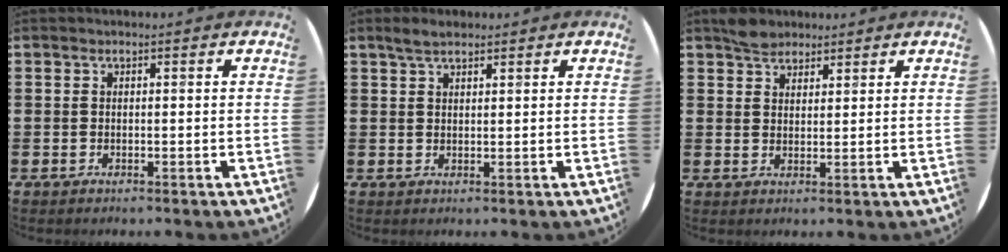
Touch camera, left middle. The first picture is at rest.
{"total": 2.4, "force": [2.1, 0.7, 1.1], "torque": [-0.015, 0.004, 0.036]}
{"total": 2.8, "force": [2.5, 1.2, 0.1], "torque": [0.002, 0.004, 0.047]}